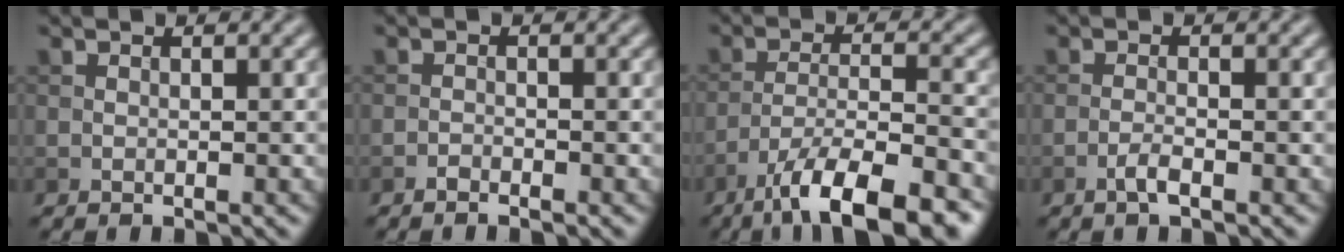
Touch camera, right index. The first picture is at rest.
{"total": 0.8, "force": [-0.7, 0.1, 0.4], "torque": [-0.005, 0.002, -0.015]}
{"total": 10.1, "force": [-7.1, 2.5, 6.8], "torque": [-0.110, 0.003, -0.121]}
{"total": 1.5, "force": [-0.8, 0.3, 1.2], "torque": [-0.022, 0.004, -0.019]}